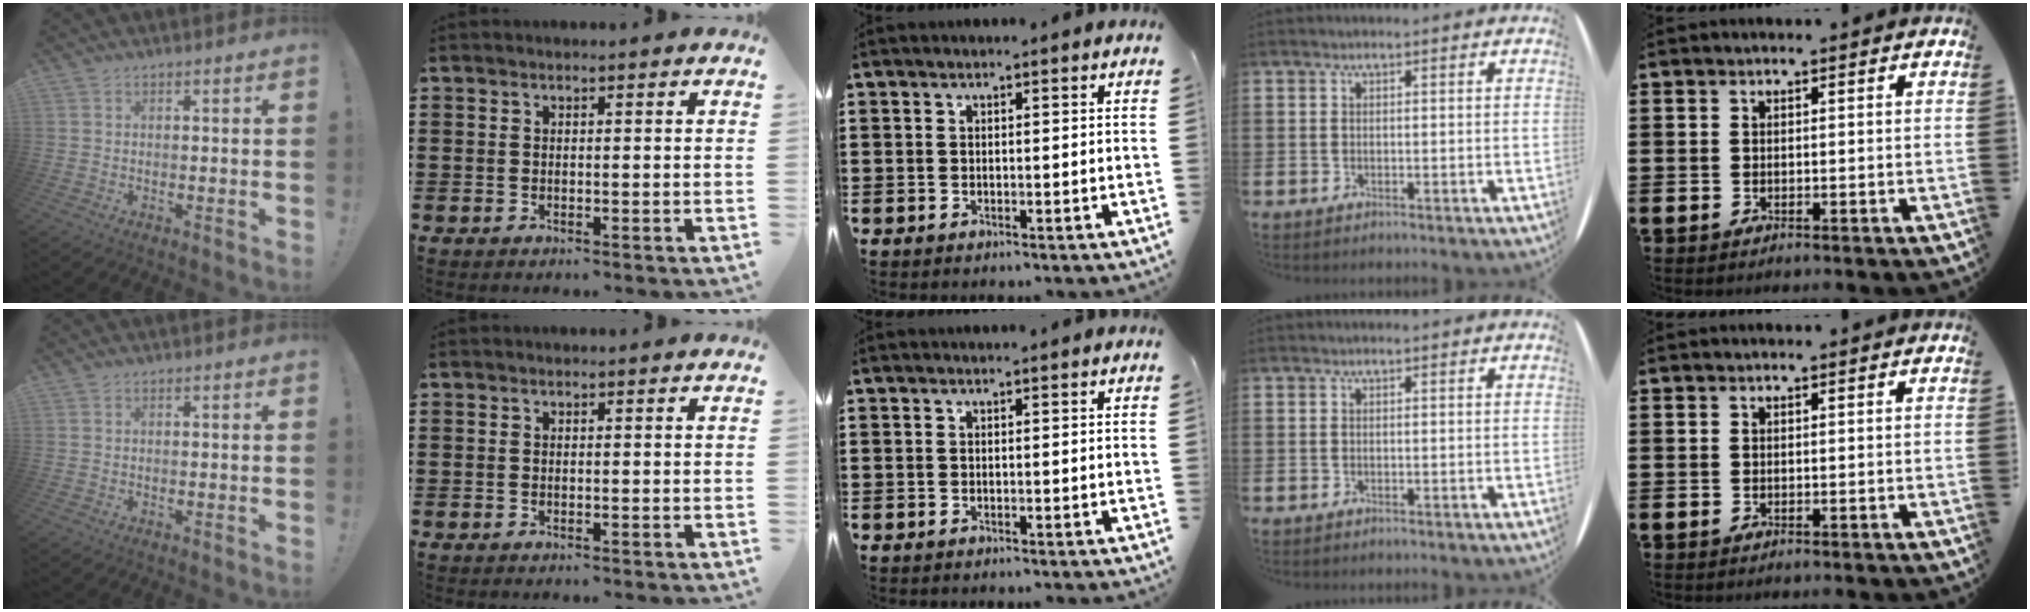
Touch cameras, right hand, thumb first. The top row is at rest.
{}